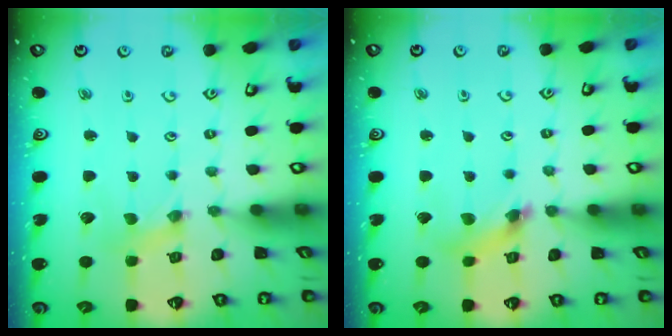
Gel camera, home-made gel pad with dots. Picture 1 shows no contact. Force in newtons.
{"total": 5.5, "press": 5.5, "slide": 0.7}